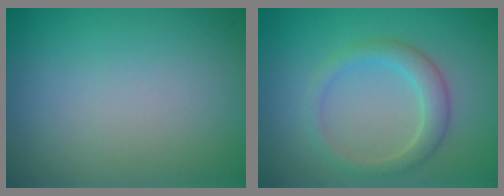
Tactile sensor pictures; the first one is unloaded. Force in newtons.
{"total": 2.7, "press": 2.7, "slide": 0.1}